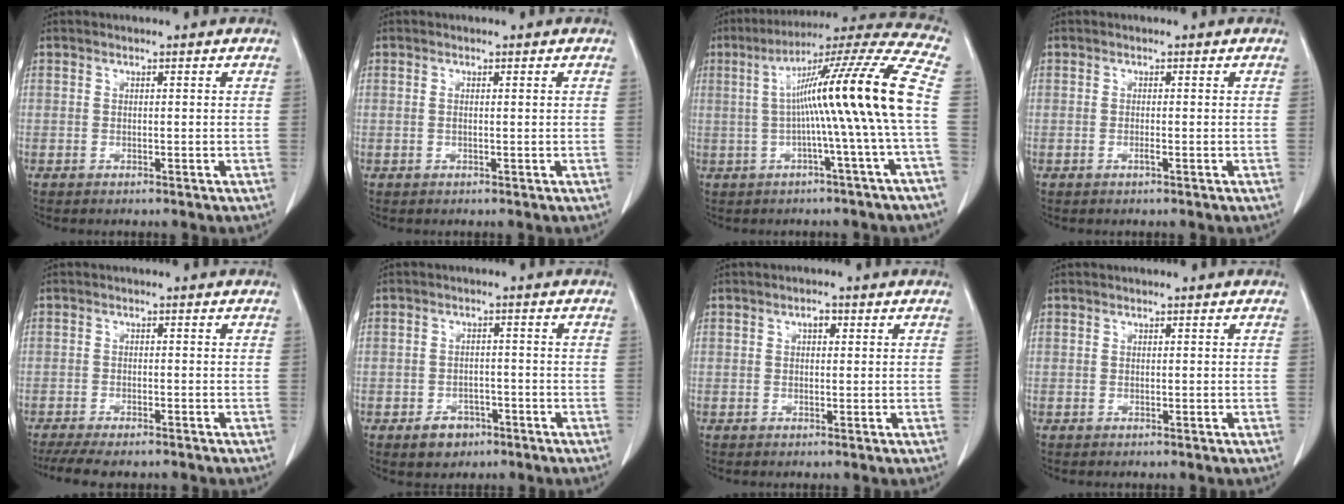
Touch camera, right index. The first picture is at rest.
{"total": 1.5, "force": [0.2, 0.5, 1.3], "torque": [-0.036, 0.007, 0.006]}
{"total": 18.6, "force": [0.1, -1.8, 18.5], "torque": [-0.270, 0.028, -0.009]}
{"total": 1.0, "force": [-0.4, 0.3, 0.9], "torque": [-0.021, 0.000, -0.006]}
{"total": 9.9, "force": [-7.7, 3.4, 5.2], "torque": [-0.087, -0.004, -0.114]}
{"total": 4.6, "force": [-2.6, 3.4, 1.8], "torque": [-0.024, 0.006, -0.031]}
{"total": 2.0, "force": [0.6, 1.1, 1.5], "torque": [-0.027, 0.006, 0.010]}
{"total": 0.0}